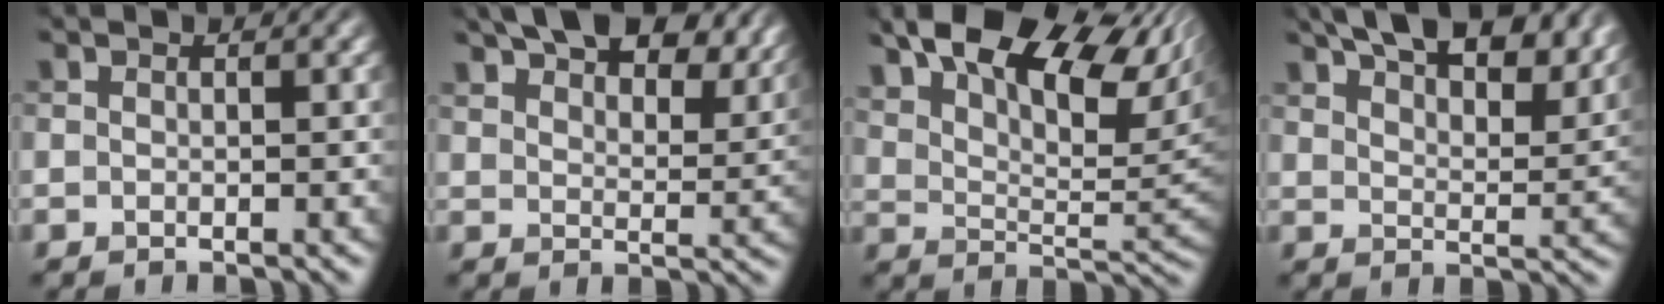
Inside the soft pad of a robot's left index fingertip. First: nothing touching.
{"total": 11.7, "force": [8.7, 4.5, 6.4], "torque": [-0.097, 0.014, 0.128]}
{"total": 13.6, "force": [7.9, 5.4, 9.7], "torque": [-0.151, 0.031, 0.129]}
{"total": 13.4, "force": [9.5, 5.0, 7.9], "torque": [-0.109, 0.023, 0.118]}